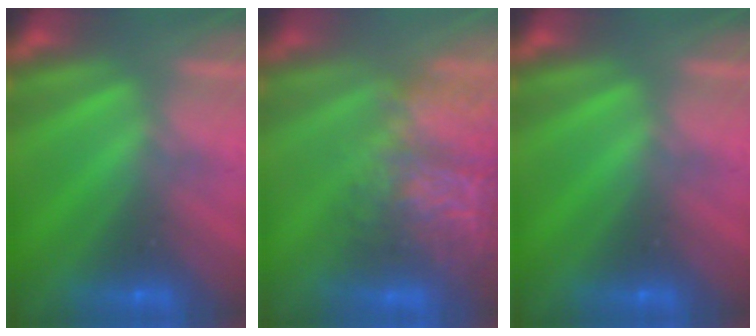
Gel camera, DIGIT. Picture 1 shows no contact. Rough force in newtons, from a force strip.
{"total": 7.6}
{"total": 0.0}